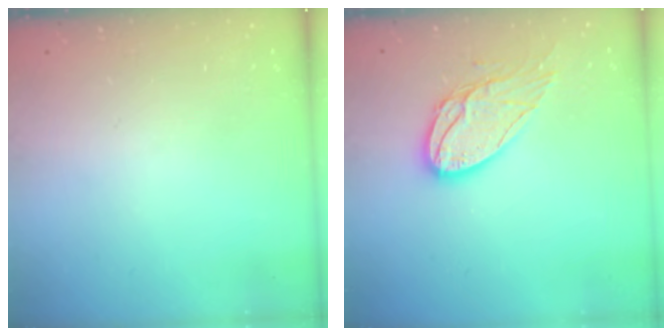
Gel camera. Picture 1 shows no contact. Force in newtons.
{"total": 12.4, "press": 12.3, "slide": 0.9}